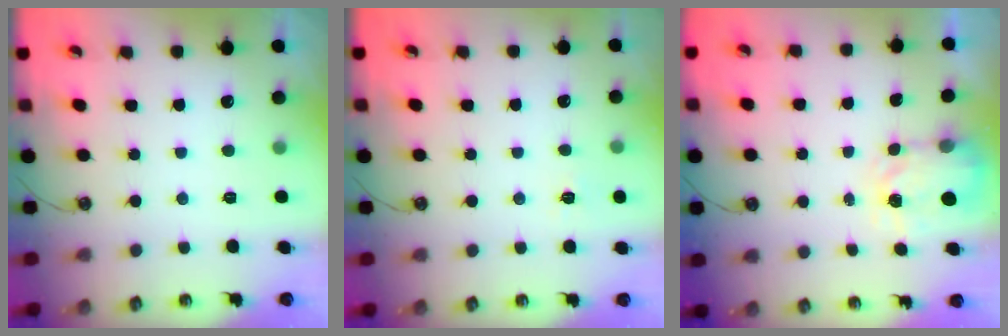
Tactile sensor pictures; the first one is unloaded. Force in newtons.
{"total": 4.9, "press": 4.8, "slide": 0.5}
{"total": 3.6, "press": 3.6, "slide": 0.6}